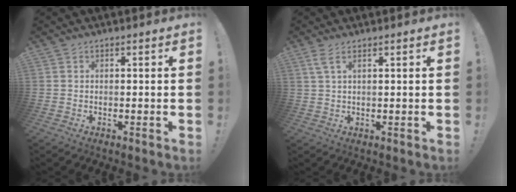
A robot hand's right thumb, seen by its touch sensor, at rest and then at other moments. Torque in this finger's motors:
{"motor_torque": [0.05, 0.04, 0.45, -0.06, 0.06]}